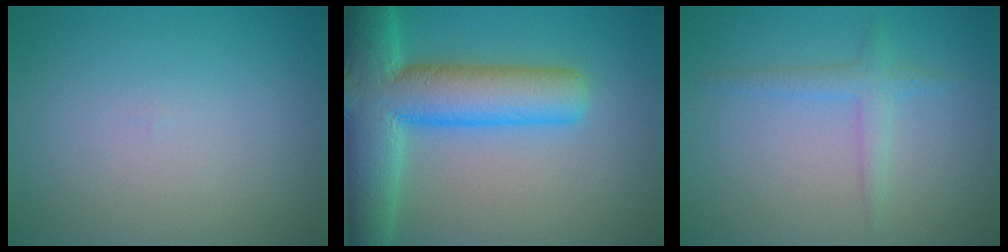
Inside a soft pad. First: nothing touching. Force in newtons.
{"total": 10.7, "press": 10.7, "slide": 0.5}
{"total": 1.8, "press": 1.8, "slide": 0.2}